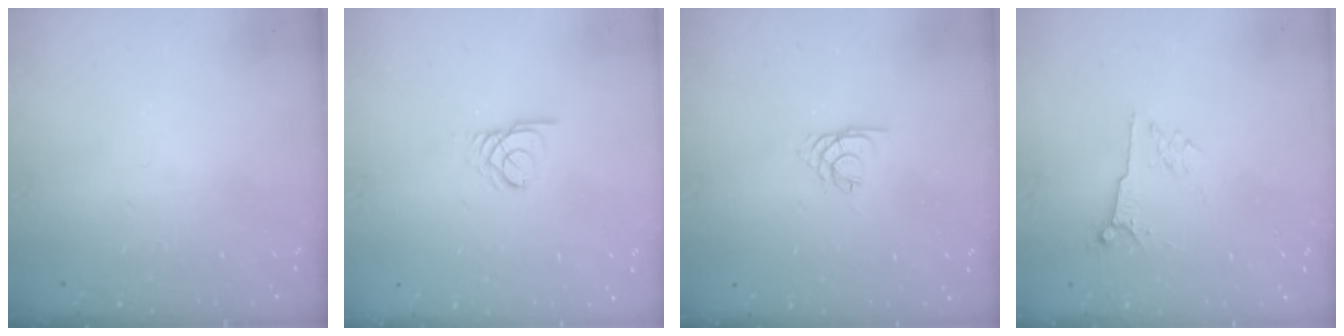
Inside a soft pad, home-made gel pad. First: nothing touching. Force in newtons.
{"total": 2.5, "press": 2.5, "slide": 0.2}
{"total": 1.7, "press": 1.7, "slide": 0.4}
{"total": 4.1, "press": 4.0, "slide": 0.5}